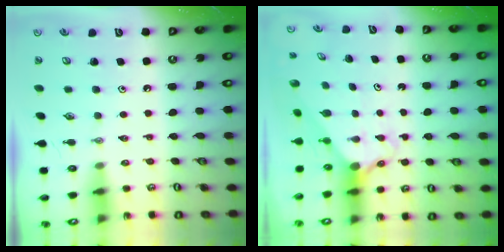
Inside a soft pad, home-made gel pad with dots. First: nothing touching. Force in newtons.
{"total": 2.2, "press": 2.2, "slide": 0.2}